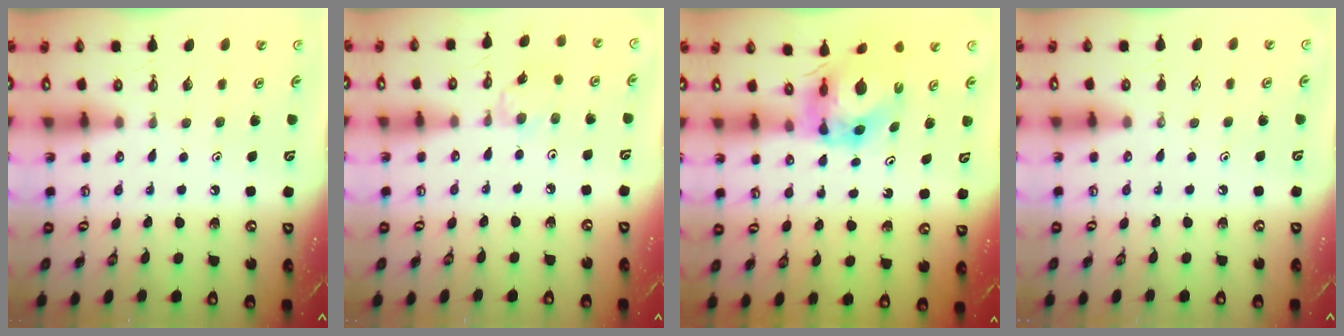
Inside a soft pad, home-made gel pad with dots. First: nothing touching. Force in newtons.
{"total": 1.5, "press": 1.4, "slide": 0.4}
{"total": 7.0, "press": 7.0, "slide": 0.6}
{"total": 0.0}